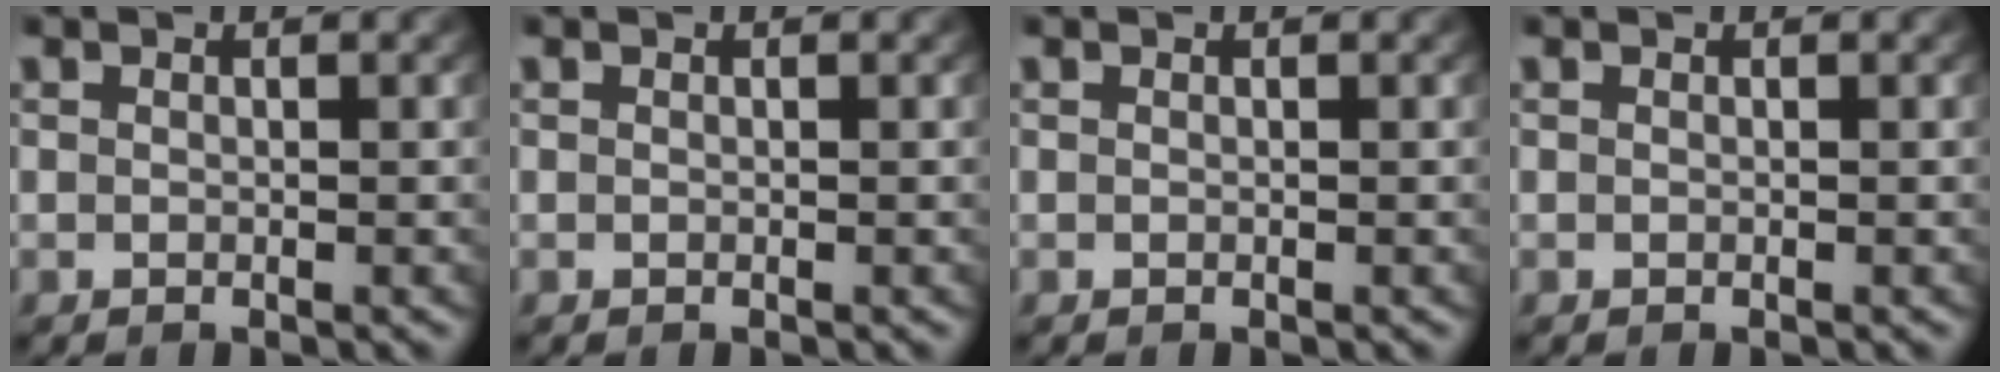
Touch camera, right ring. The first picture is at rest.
{"total": 0.0}
{"total": 0.0}
{"total": 0.0}